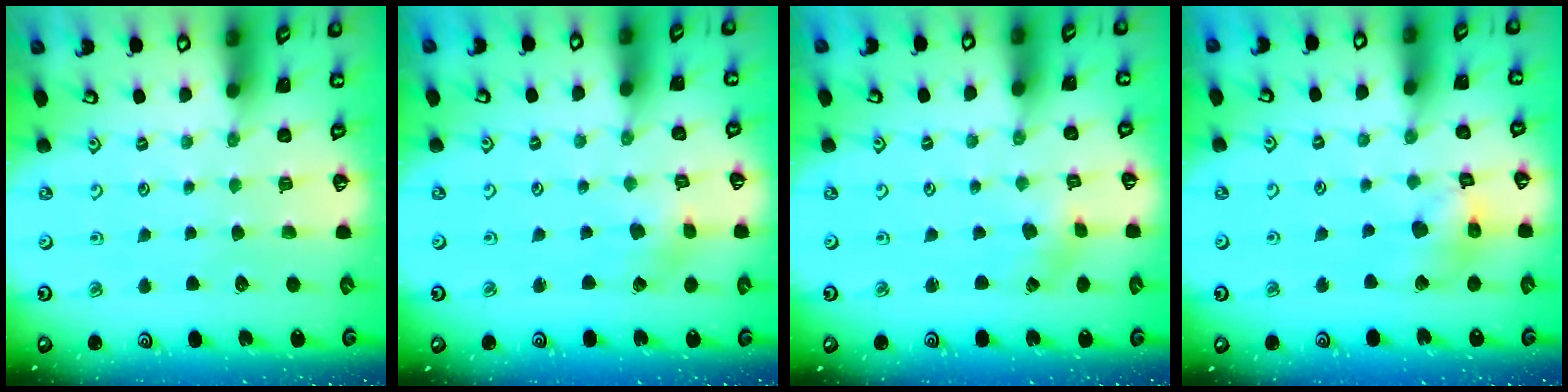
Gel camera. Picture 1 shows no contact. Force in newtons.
{"total": 2.2, "press": 2.2, "slide": 0.1}
{"total": 1.2, "press": 1.2, "slide": 0.2}
{"total": 12.0, "press": 11.9, "slide": 1.6}